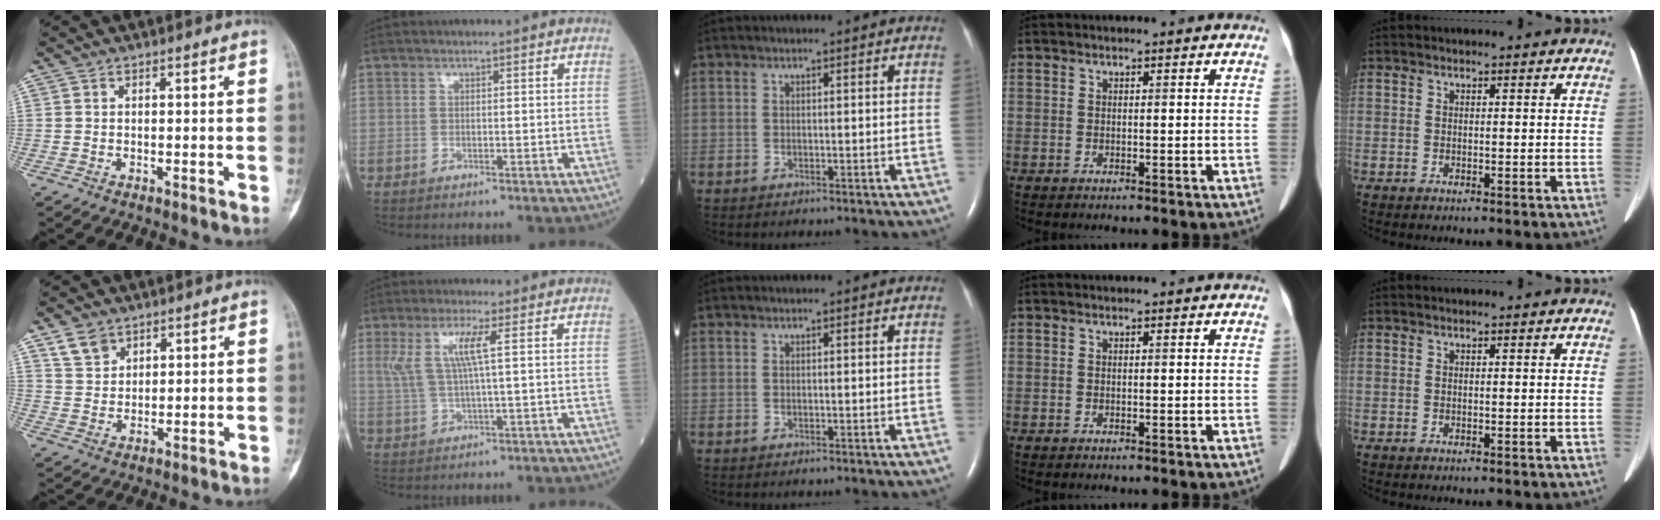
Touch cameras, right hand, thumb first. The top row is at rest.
{"thumb": {"total": 4.6, "force": [3.2, 3.0, 1.4], "torque": [-0.012, -0.017, 0.068]}, "index": {"total": 5.6, "force": [1.8, 0.0, 5.3], "torque": [-0.118, 0.011, 0.040]}}